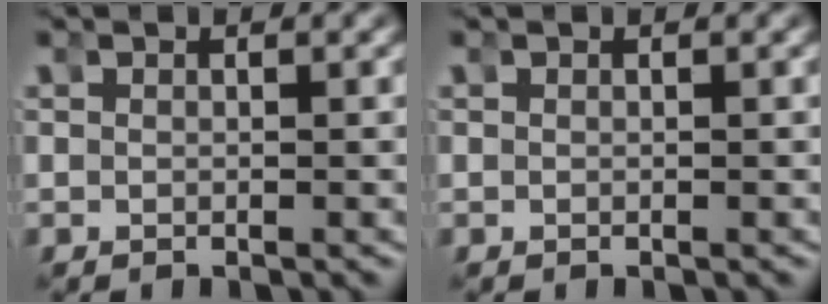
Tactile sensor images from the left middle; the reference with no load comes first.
{"total": 0.0}